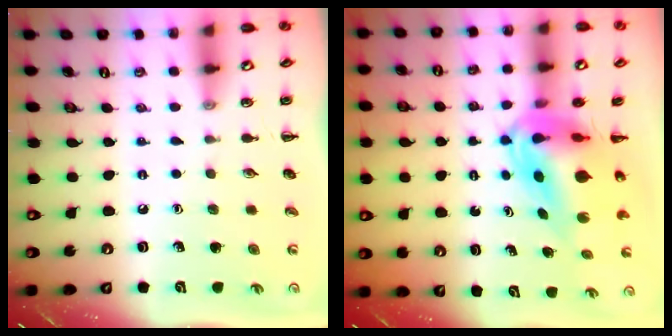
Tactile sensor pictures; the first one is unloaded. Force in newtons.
{"total": 9.1, "press": 8.7, "slide": 2.6}